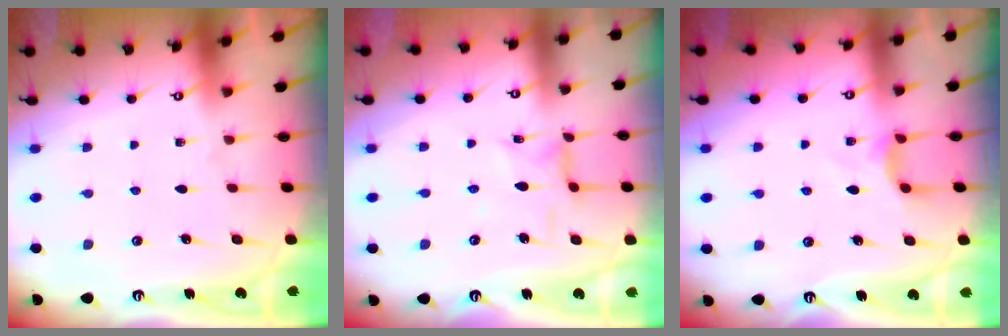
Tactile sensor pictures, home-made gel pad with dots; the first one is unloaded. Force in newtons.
{"total": 2.5, "press": 2.5, "slide": 0.4}
{"total": 2.8, "press": 2.8, "slide": 0.3}